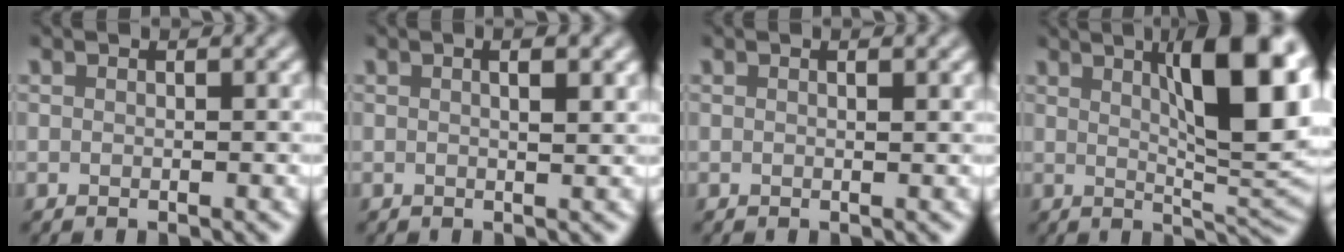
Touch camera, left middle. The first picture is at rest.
{"total": 2.4, "force": [0.9, 0.8, 2.0], "torque": [-0.013, 0.002, -0.002]}
{"total": 0.7, "force": [0.3, 0.2, 0.6], "torque": [-0.008, 0.000, 0.005]}
{"total": 10.8, "force": [3.5, 2.9, 9.8], "torque": [-0.133, 0.003, 0.059]}